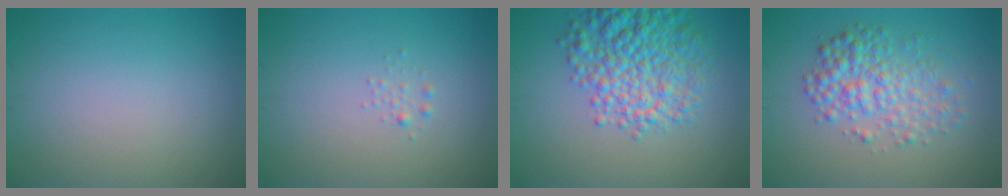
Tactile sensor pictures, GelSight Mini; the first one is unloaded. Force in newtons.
{"total": 0.7, "press": 0.7, "slide": 0.0}
{"total": 7.0, "press": 7.0, "slide": 0.3}
{"total": 4.3, "press": 4.3, "slide": 0.1}